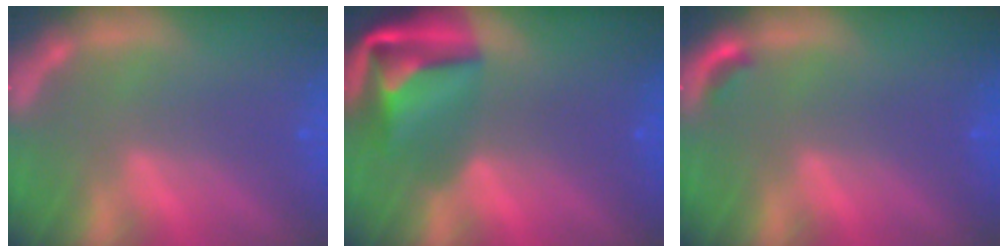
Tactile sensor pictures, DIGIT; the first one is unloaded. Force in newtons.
{"total": 10.1}
{"total": 0.9}